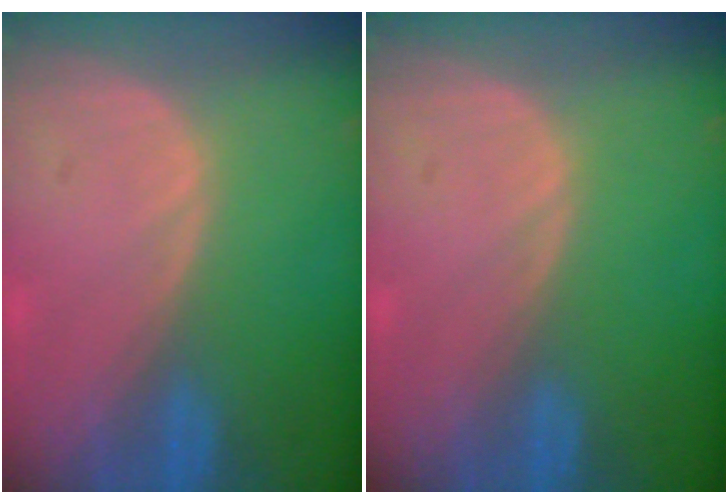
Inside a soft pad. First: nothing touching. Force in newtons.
{"total": 0.0}